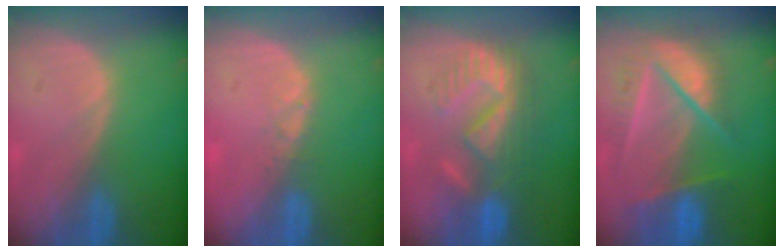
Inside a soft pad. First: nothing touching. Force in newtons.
{"total": 1.3, "press": 1.0, "slide": 0.8}
{"total": 9.0, "press": 8.7, "slide": 2.2}
{"total": 9.7, "press": 8.3, "slide": 5.1}